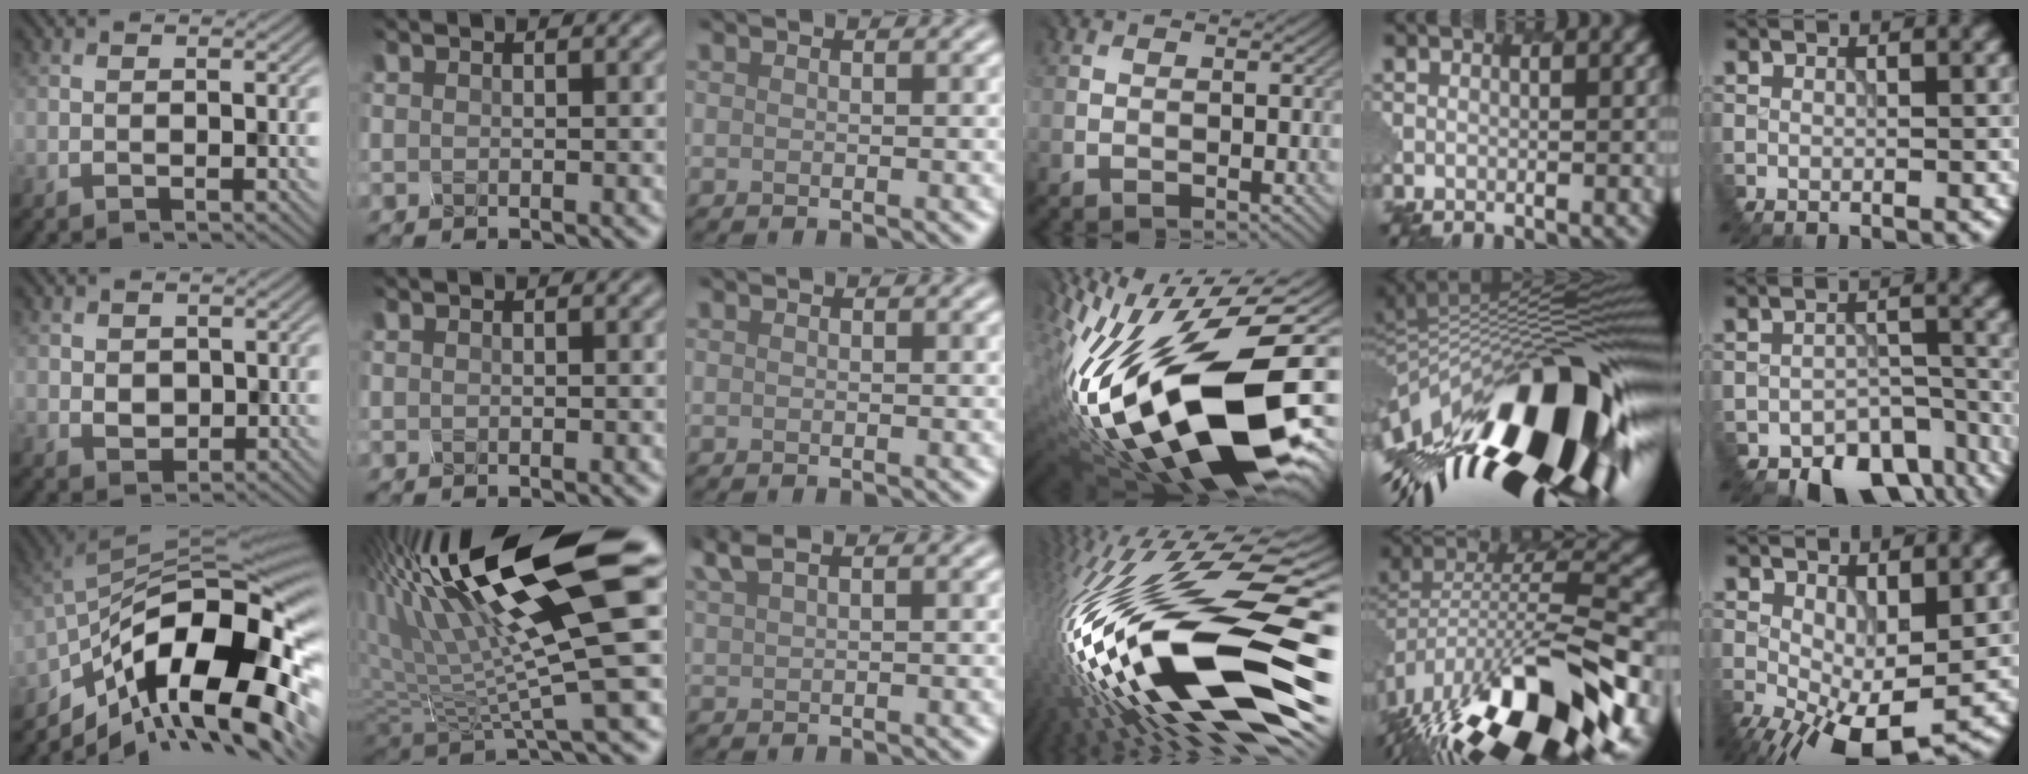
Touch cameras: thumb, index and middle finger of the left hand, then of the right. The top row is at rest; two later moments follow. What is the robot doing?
{"motion": "disassemble", "object": "battery cover"}